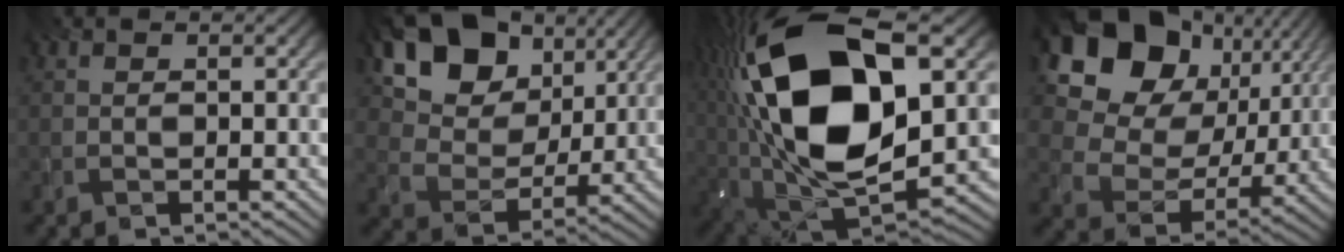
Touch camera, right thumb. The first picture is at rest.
{"total": 15.7, "force": [8.3, 10.0, 8.8], "torque": [-0.178, 0.016, 0.138]}
{"total": 21.8, "force": [3.7, 12.0, 17.8], "torque": [-0.390, -0.003, 0.071]}
{"total": 16.0, "force": [6.6, 11.9, 8.4], "torque": [-0.181, 0.020, 0.118]}